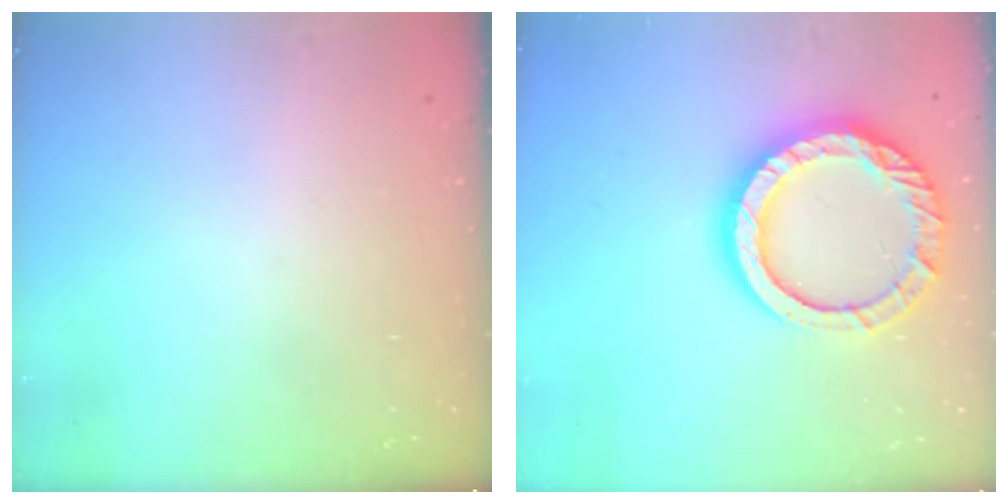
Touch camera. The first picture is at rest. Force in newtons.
{"total": 17.4, "press": 17.3, "slide": 1.8}